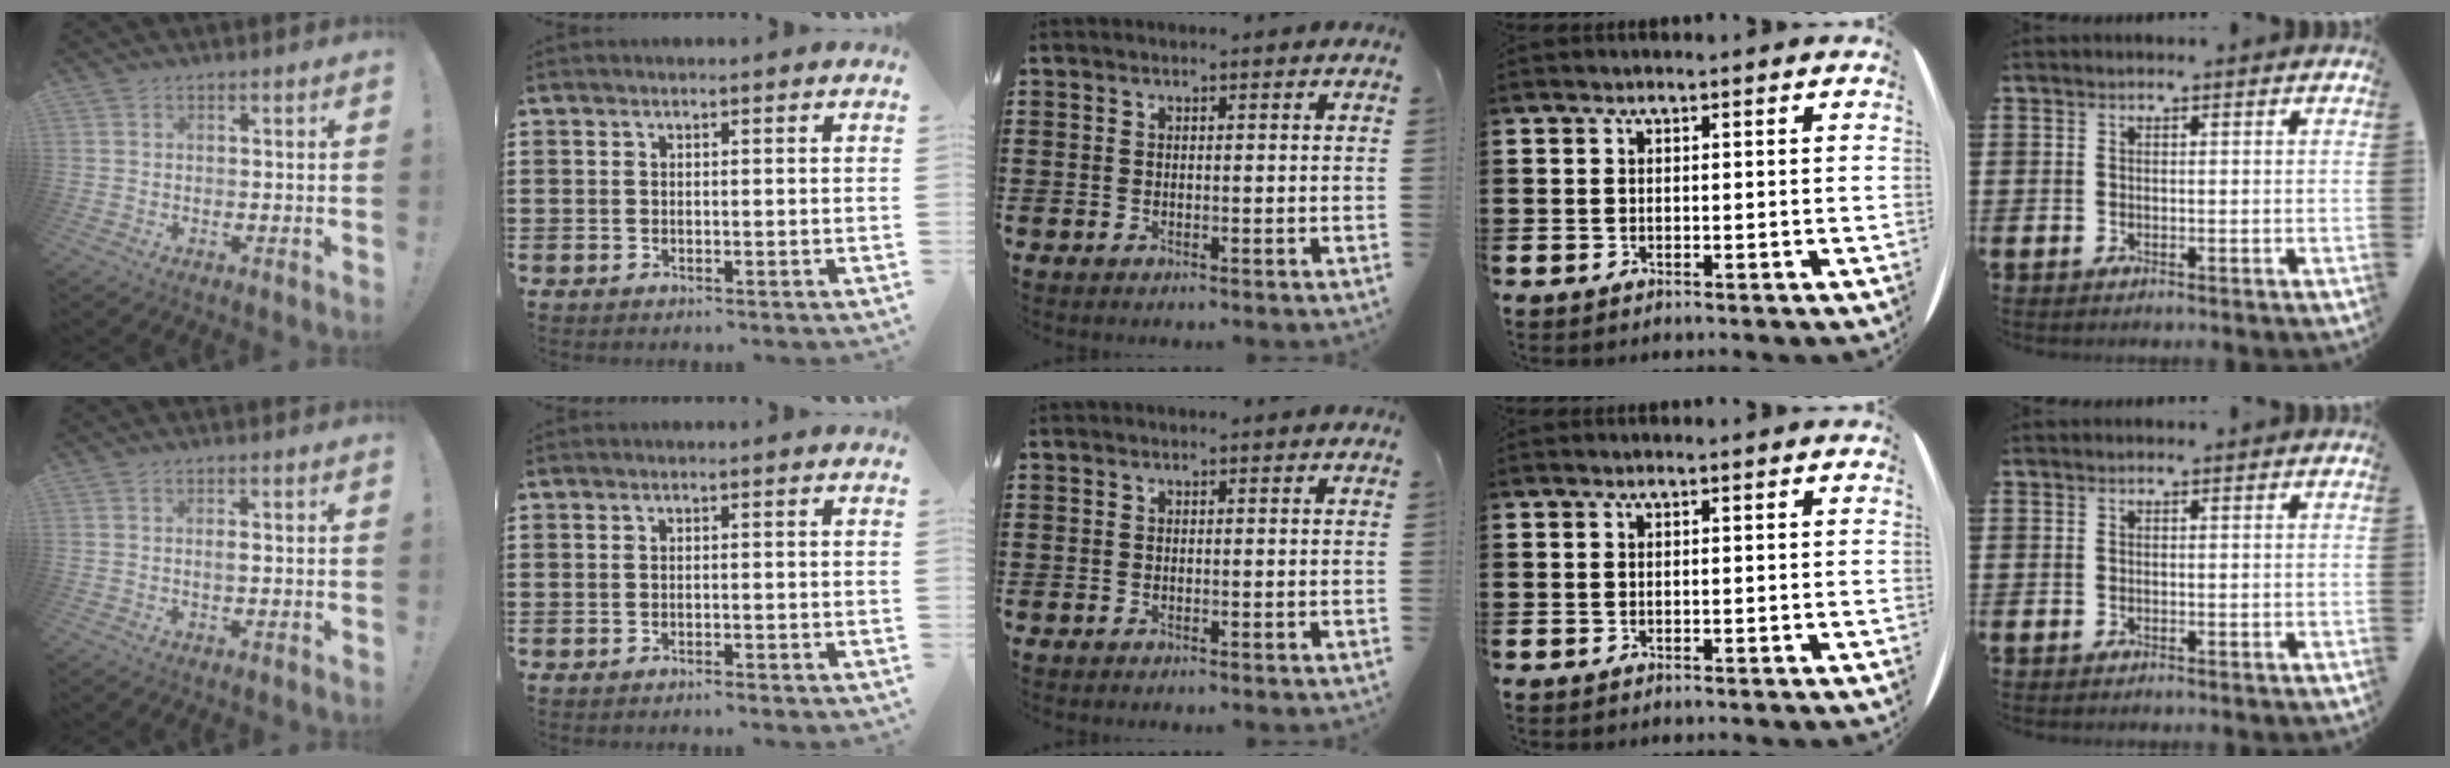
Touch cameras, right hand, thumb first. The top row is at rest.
{"thumb": {"total": 1.3, "force": [-0.1, 0.4, 1.2], "torque": [-0.017, -0.002, -0.003]}, "index": {"total": 0.8, "force": [-0.8, -0.1, 0.1], "torque": [-0.004, -0.003, -0.016]}}